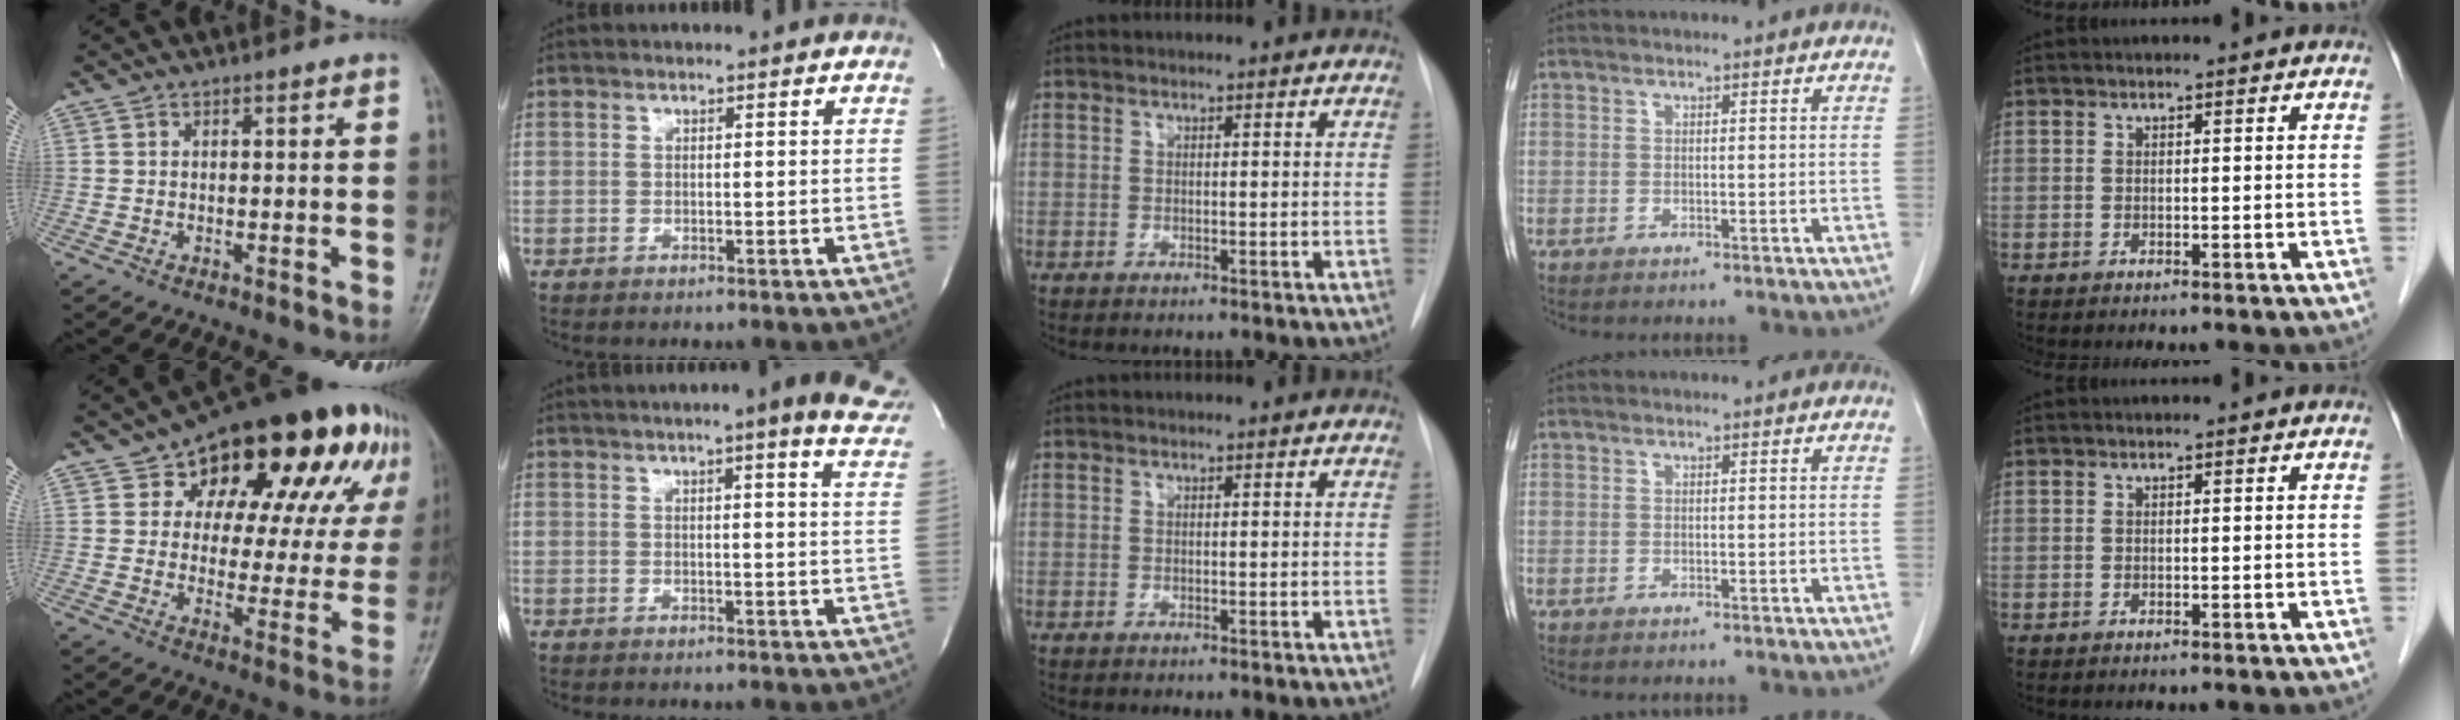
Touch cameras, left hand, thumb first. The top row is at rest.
{"thumb": {"total": 25.4, "force": [12.8, 13.4, 17.4], "torque": [-0.197, 0.003, 0.175]}, "index": {"total": 13.2, "force": [9.6, 1.2, 9.0], "torque": [-0.113, -0.001, 0.098]}}